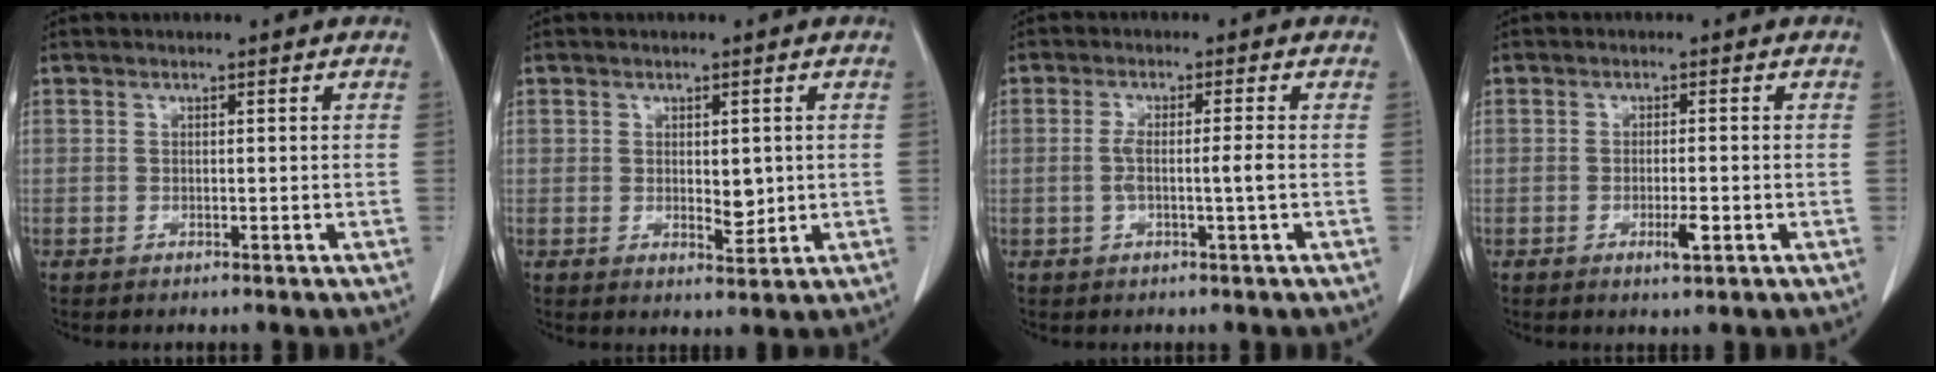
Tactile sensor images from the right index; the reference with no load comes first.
{"total": 3.1, "force": [0.2, 1.6, 2.6], "torque": [-0.037, -0.007, 0.008]}
{"total": 3.5, "force": [-0.6, -0.2, 3.5], "torque": [-0.070, 0.004, -0.009]}
{"total": 2.8, "force": [-1.1, 0.4, 2.5], "torque": [-0.044, -0.003, -0.016]}